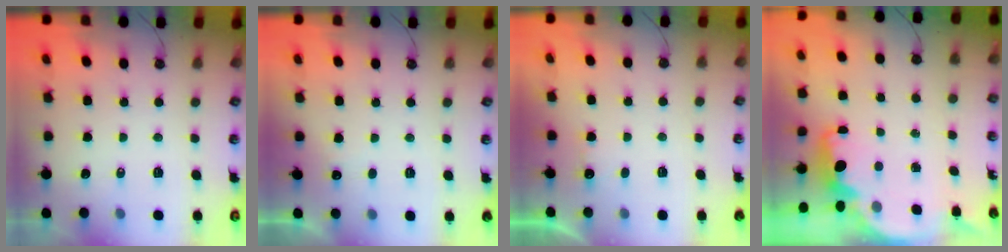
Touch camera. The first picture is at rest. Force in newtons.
{"total": 3.2, "press": 3.0, "slide": 1.1}
{"total": 1.9, "press": 1.8, "slide": 0.8}
{"total": 2.4, "press": 2.3, "slide": 0.6}